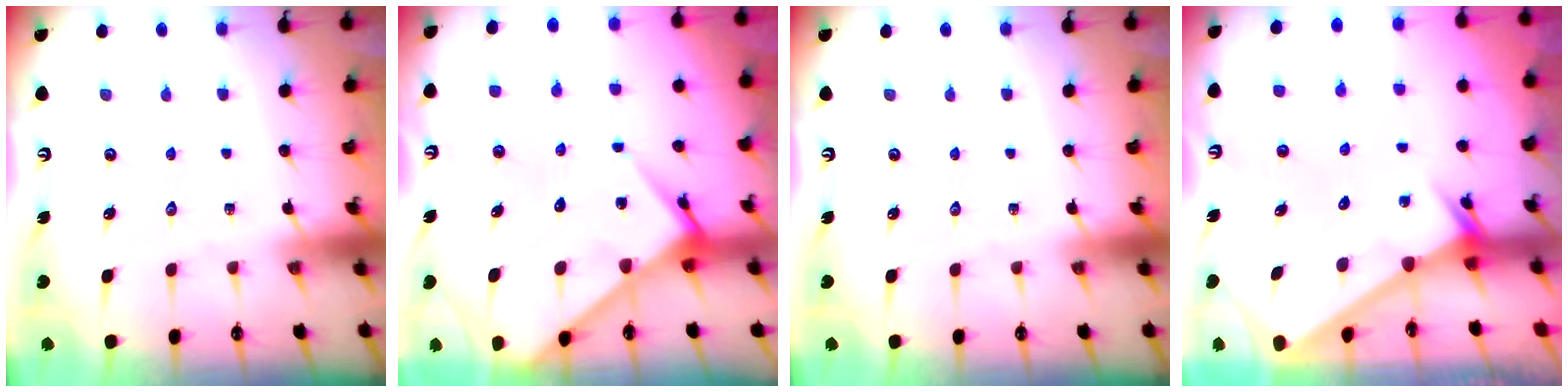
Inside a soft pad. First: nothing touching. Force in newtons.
{"total": 10.9, "press": 10.8, "slide": 0.9}
{"total": 0.0}
{"total": 2.6, "press": 2.6, "slide": 0.0}